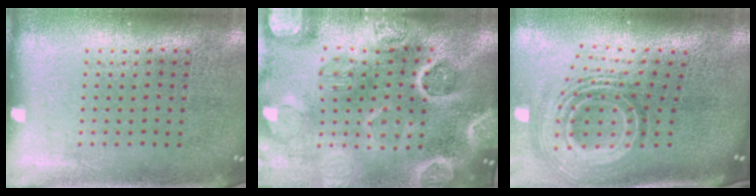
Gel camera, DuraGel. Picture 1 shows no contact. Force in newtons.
{"total": 5.4, "press": 4.6, "slide": 2.8}
{"total": 2.4, "press": 1.6, "slide": 1.7}